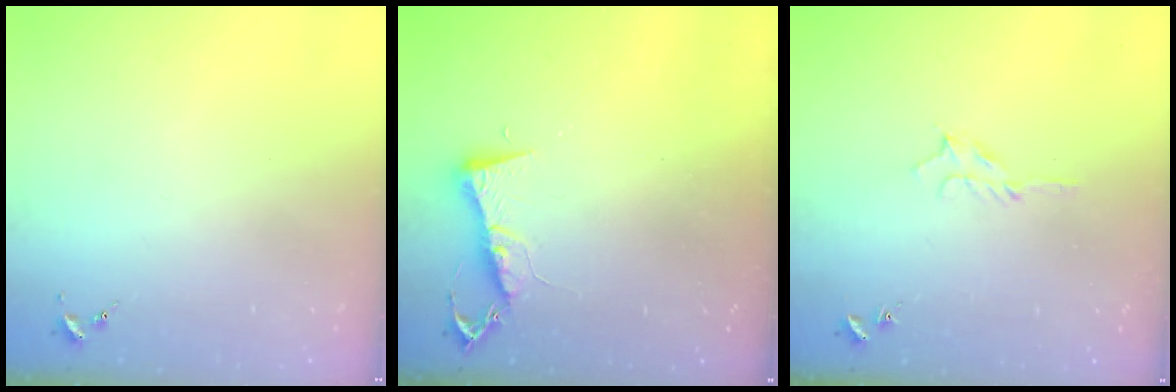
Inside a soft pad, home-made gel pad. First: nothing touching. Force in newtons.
{"total": 7.2, "press": 7.1, "slide": 0.7}
{"total": 6.3, "press": 6.3, "slide": 0.7}